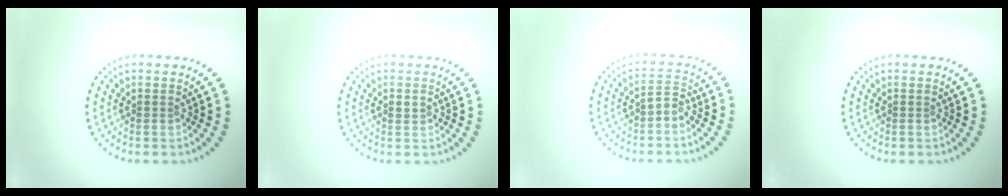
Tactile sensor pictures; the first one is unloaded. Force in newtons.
{"total": 0.9, "press": 0.9, "slide": 0.2}
{"total": 1.3, "press": 1.1, "slide": 0.7}
{"total": 0.0}